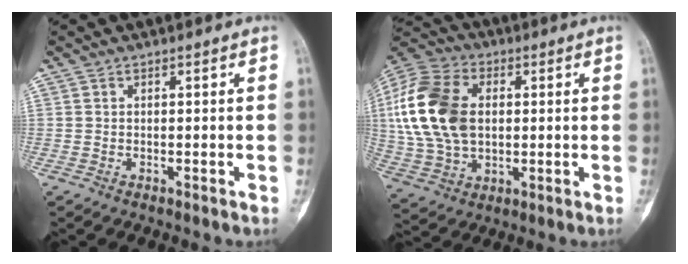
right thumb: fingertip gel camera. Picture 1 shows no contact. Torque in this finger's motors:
{"motor_torque": [-0.52, 1.49, 1.20, 0.45, 0.24]}